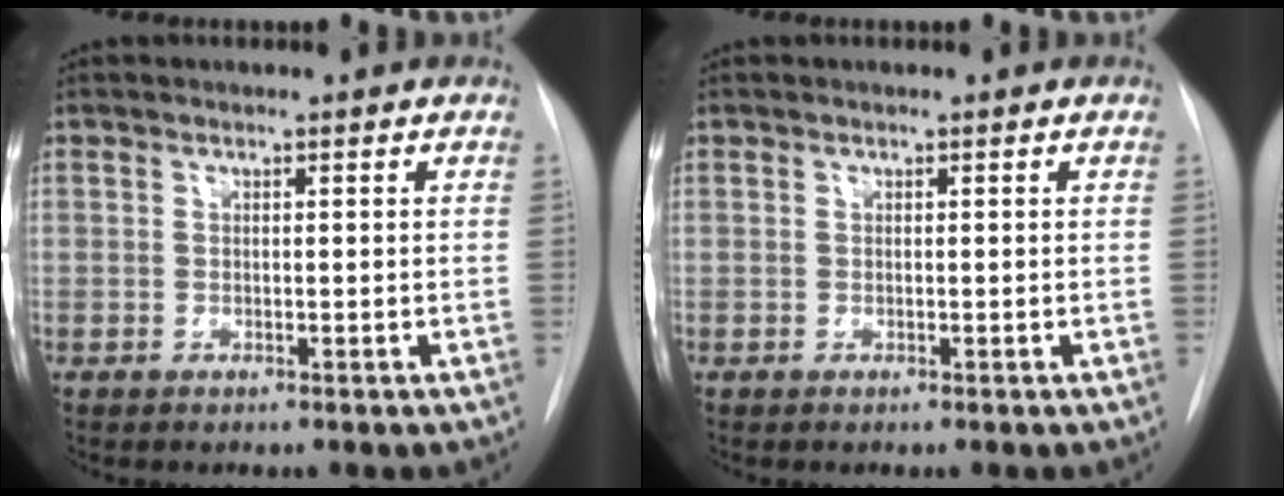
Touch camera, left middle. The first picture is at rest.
{"total": 0.0}